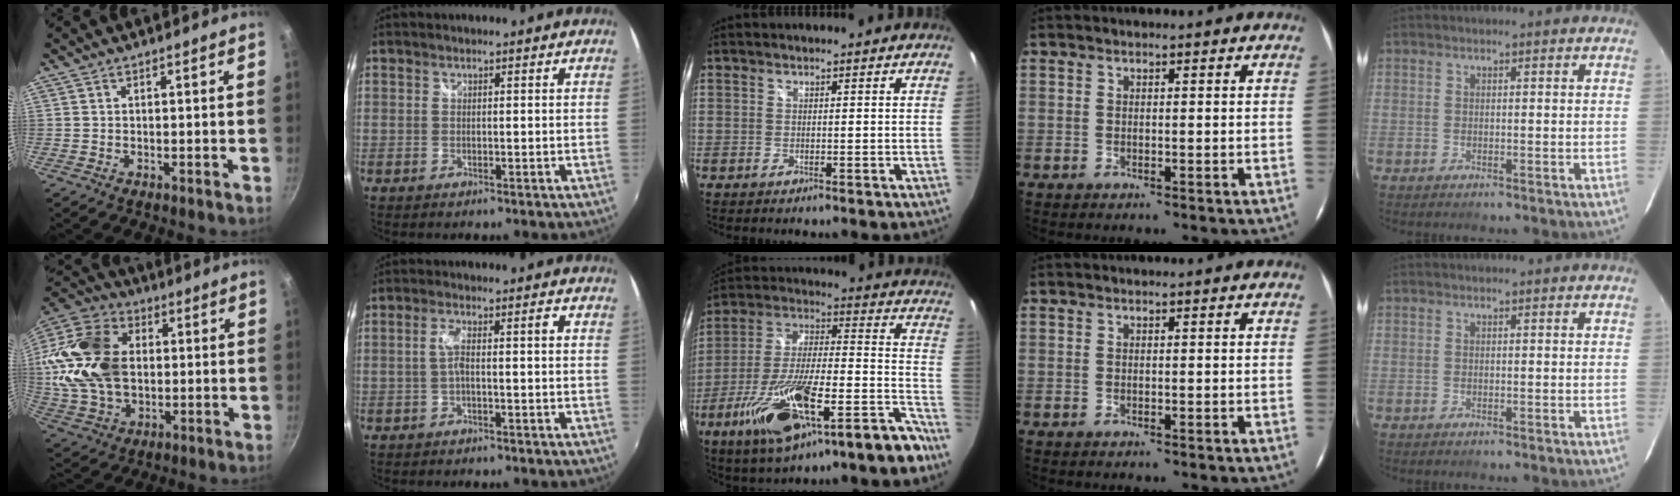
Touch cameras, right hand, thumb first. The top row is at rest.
{"thumb": {"total": 21.1, "force": [1.8, 15.2, 14.6], "torque": [-0.272, 0.020, 0.034]}, "index": {"total": 3.3, "force": [-1.1, 0.1, 3.1], "torque": [-0.060, 0.006, -0.020]}, "middle": {"total": 24.6, "force": [-16.7, 5.1, 17.3], "torque": [-0.272, -0.004, -0.267]}}